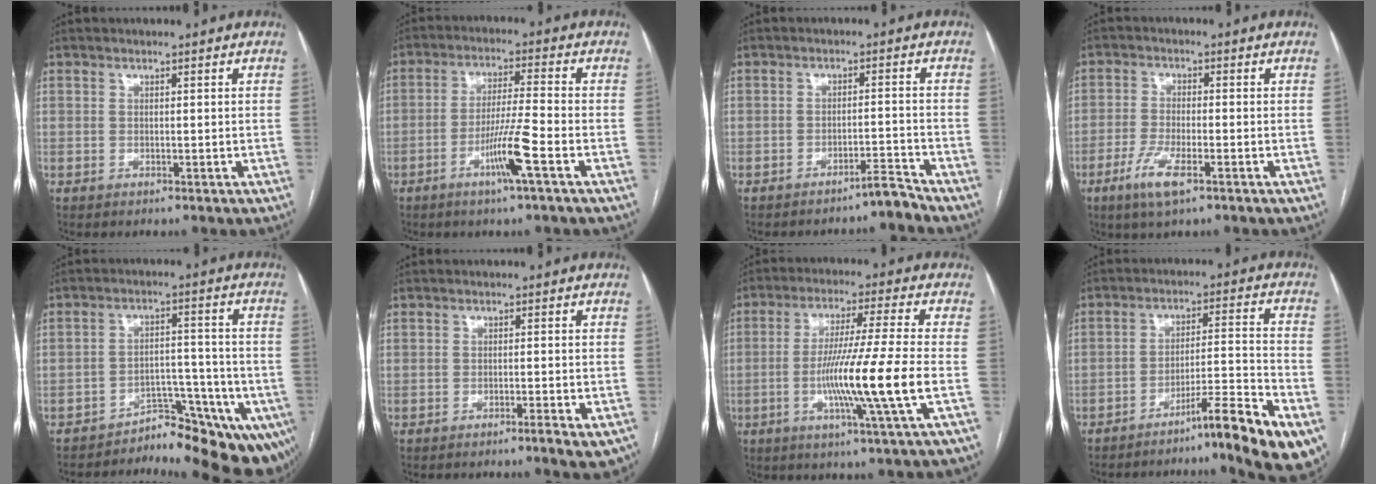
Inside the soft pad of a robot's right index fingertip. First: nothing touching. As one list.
[{"total": 7.4, "force": [-3.5, -0.8, 6.5], "torque": [-0.124, -0.007, -0.066]}, {"total": 3.1, "force": [-3.0, -0.7, 0.4], "torque": [0.004, -0.007, -0.046]}, {"total": 5.7, "force": [-3.1, 1.3, 4.5], "torque": [-0.099, -0.007, -0.057]}, {"total": 10.2, "force": [-8.5, 4.6, 3.3], "torque": [-0.004, 0.056, -0.111]}, {"total": 3.6, "force": [-2.3, 0.4, 2.7], "torque": [-0.027, -0.003, -0.029]}, {"total": 12.9, "force": [-3.1, -2.2, 12.3], "torque": [-0.230, -0.017, -0.058]}, {"total": 13.8, "force": [-9.2, -0.6, 10.2], "torque": [-0.135, 0.015, -0.140]}]